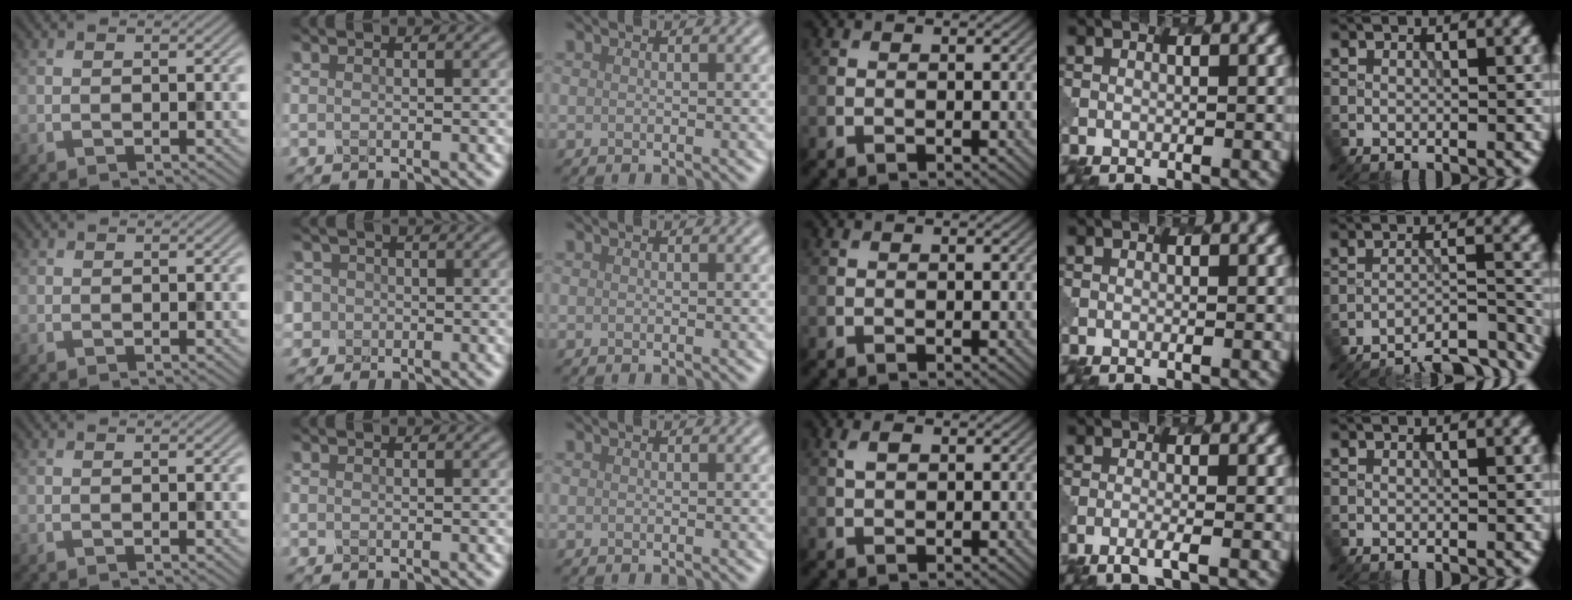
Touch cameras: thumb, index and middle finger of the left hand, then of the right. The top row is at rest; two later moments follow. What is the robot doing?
{"motion": "extract", "object": "pen bag"}